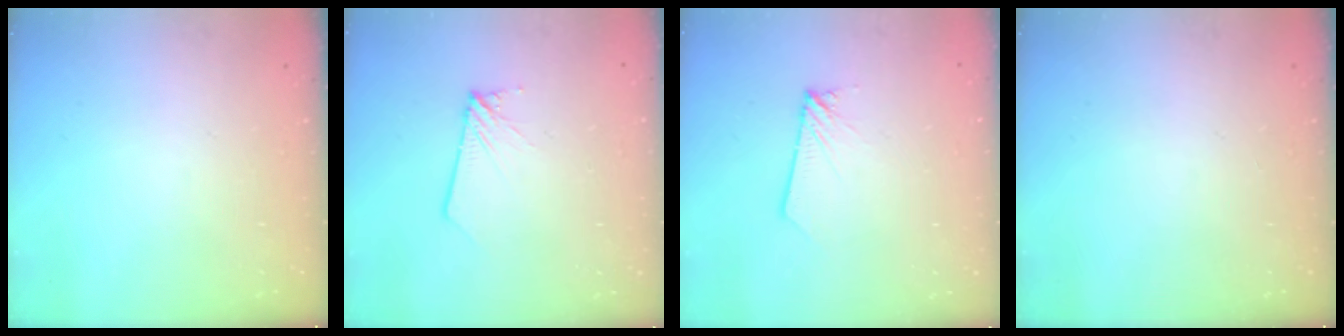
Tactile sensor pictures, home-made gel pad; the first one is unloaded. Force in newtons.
{"total": 2.1, "press": 2.1, "slide": 0.2}
{"total": 1.9, "press": 1.9, "slide": 0.2}
{"total": 0.0}